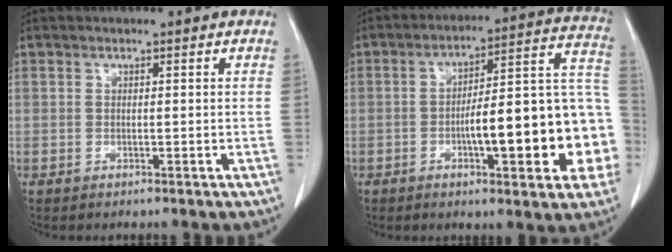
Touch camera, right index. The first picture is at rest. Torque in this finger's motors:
{"motor_torque": [1.94, -0.20, 0.47, 0.17]}